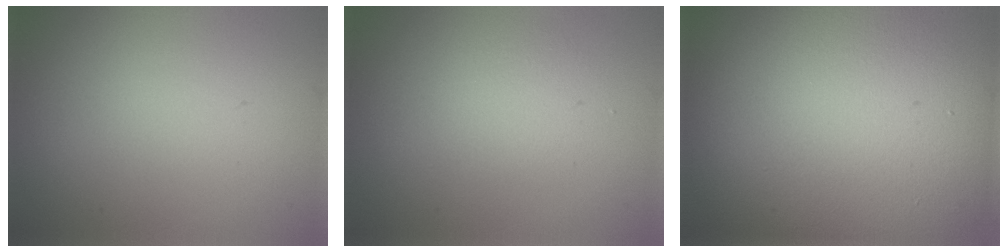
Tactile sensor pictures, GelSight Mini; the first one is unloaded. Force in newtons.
{"total": 2.0, "press": 2.0, "slide": 0.1}
{"total": 19.4, "press": 19.4, "slide": 1.2}